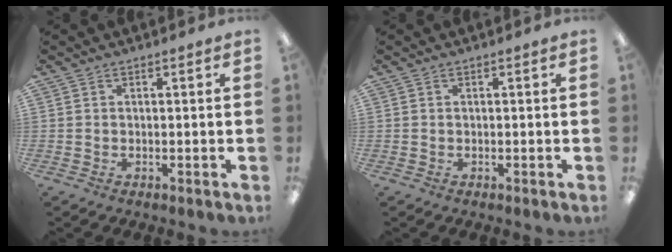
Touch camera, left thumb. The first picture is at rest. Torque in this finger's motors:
{"motor_torque": [-0.04, -0.04, 0.00, -0.01, 0.00]}